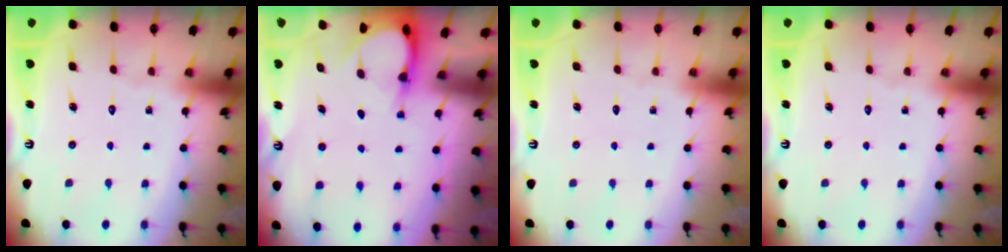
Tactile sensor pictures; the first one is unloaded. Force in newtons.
{"total": 3.7, "press": 3.7, "slide": 0.3}
{"total": 0.0}
{"total": 0.0}